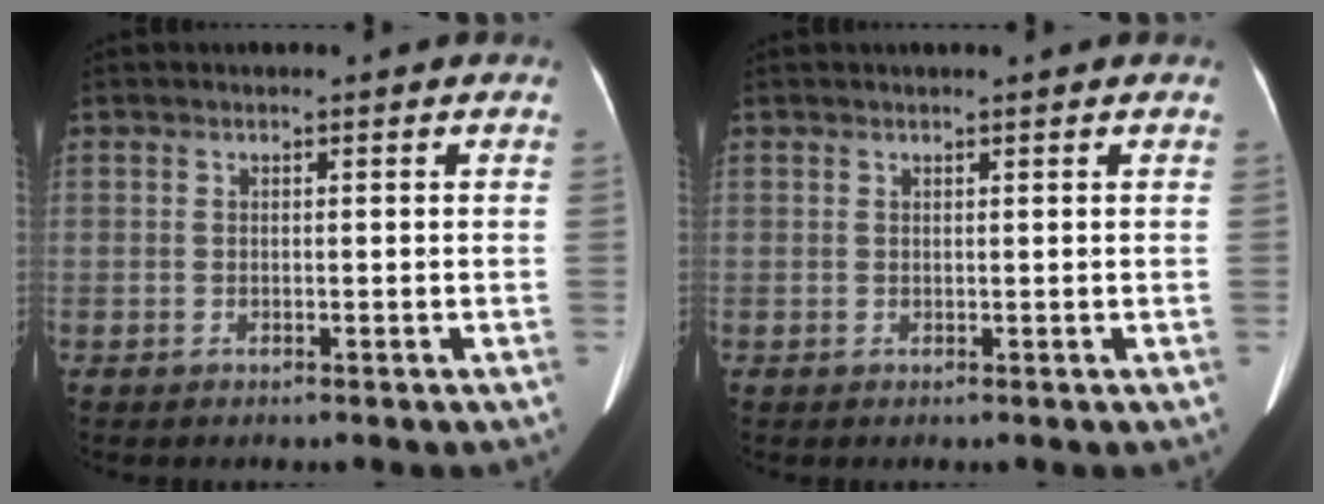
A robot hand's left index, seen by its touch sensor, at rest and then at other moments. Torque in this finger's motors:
{"motor_torque": [-0.02, 0.08, -0.02, -0.01]}